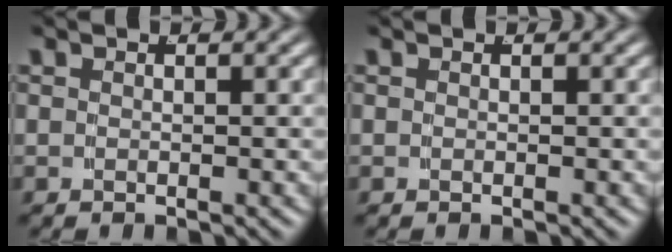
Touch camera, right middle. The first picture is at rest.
{"total": 0.0}